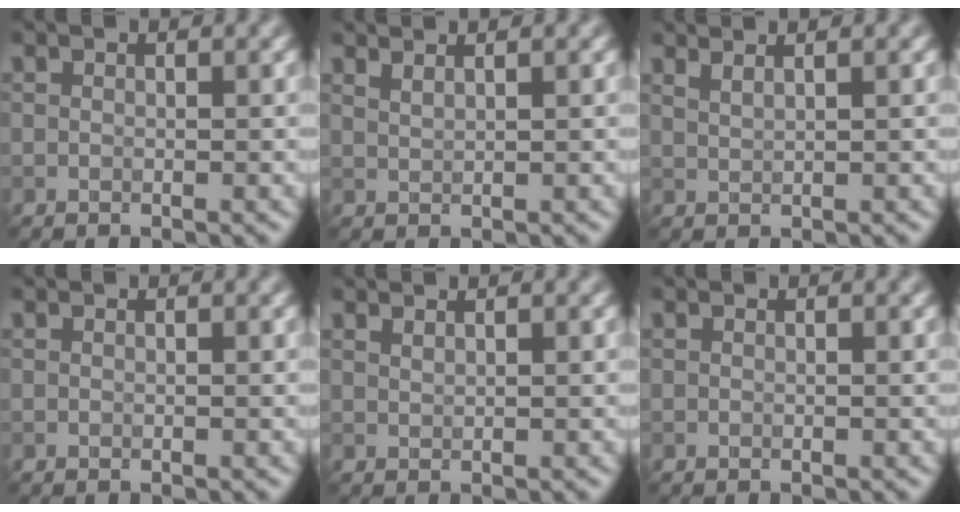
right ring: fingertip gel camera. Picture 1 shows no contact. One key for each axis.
{"total": 1.1, "fx": 1.0, "fy": 0.2, "fz": 0.5, "tx": -0.008, "ty": 0.002, "tz": 0.016}
{"total": 1.6, "fx": 1.4, "fy": 0.4, "fz": 0.8, "tx": -0.006, "ty": 0.002, "tz": 0.015}
{"total": 0.0}
{"total": 0.6, "fx": 0.6, "fy": 0.0, "fz": 0.1, "tx": -0.005, "ty": 0.002, "tz": 0.014}
{"total": 0.0}